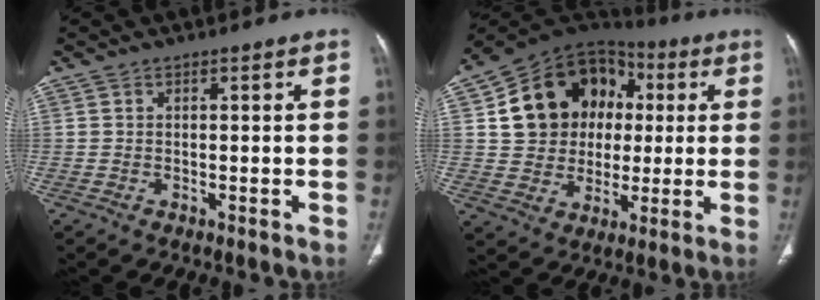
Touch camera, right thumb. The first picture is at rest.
{"total": 19.4, "force": [3.5, 16.0, 10.2], "torque": [-0.131, 0.031, 0.064]}